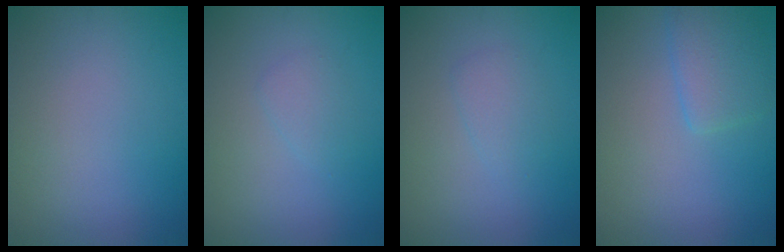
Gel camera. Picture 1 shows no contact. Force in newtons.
{"total": 1.1, "press": 1.1, "slide": 0.1}
{"total": 1.4, "press": 1.4, "slide": 0.1}
{"total": 2.8, "press": 2.8, "slide": 0.3}